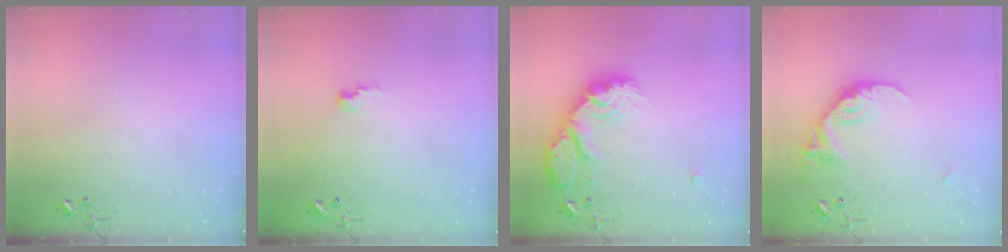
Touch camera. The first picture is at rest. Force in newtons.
{"total": 7.0, "press": 7.0, "slide": 0.6}
{"total": 22.6, "press": 22.5, "slide": 1.9}
{"total": 18.0, "press": 17.9, "slide": 1.1}